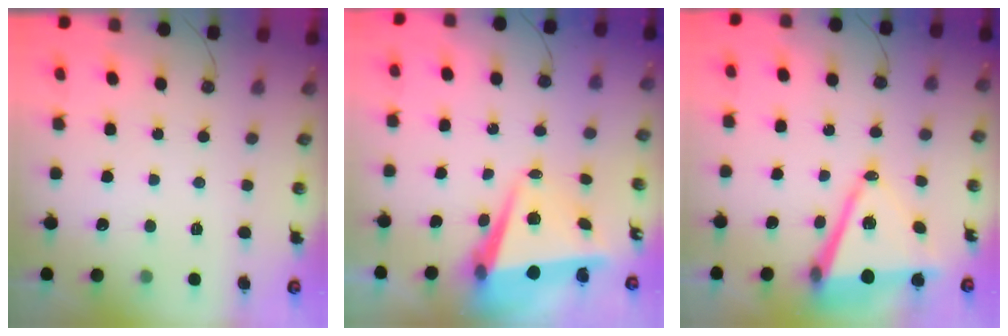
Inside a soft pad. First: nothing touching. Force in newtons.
{"total": 8.1, "press": 7.9, "slide": 1.8}
{"total": 12.6, "press": 12.0, "slide": 3.8}